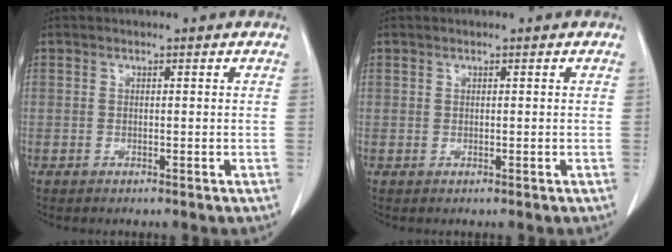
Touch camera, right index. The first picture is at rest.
{"total": 0.0}